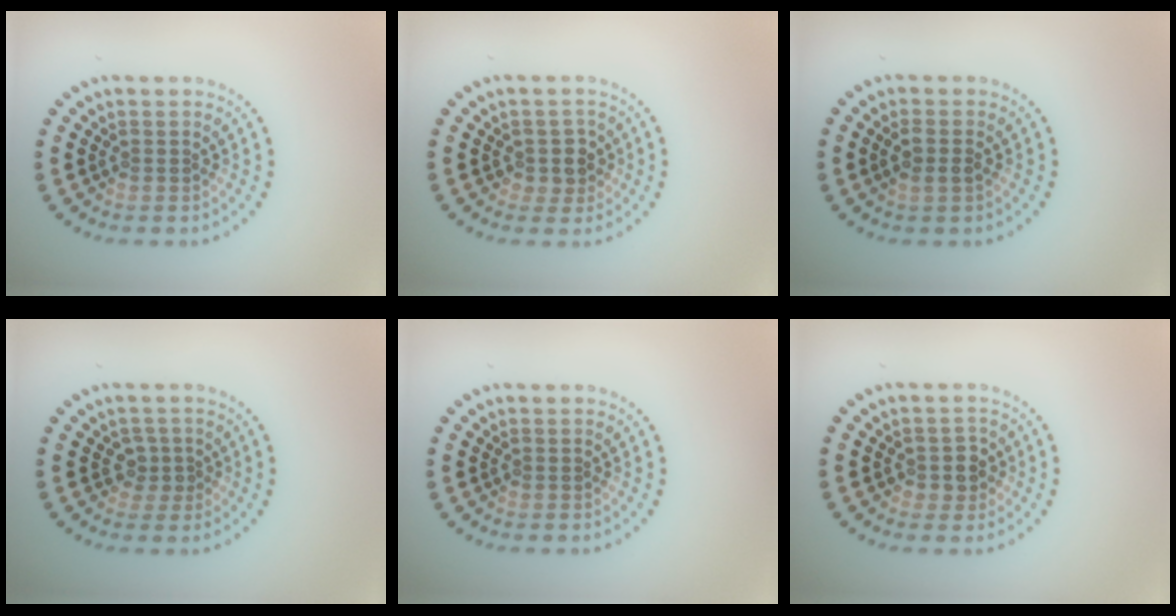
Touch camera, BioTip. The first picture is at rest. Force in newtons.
{"total": 1.8, "press": 1.7, "slide": 0.8}
{"total": 1.8, "press": 1.7, "slide": 0.7}
{"total": 1.3, "press": 1.2, "slide": 0.6}
{"total": 0.0}
{"total": 1.9, "press": 1.8, "slide": 0.6}